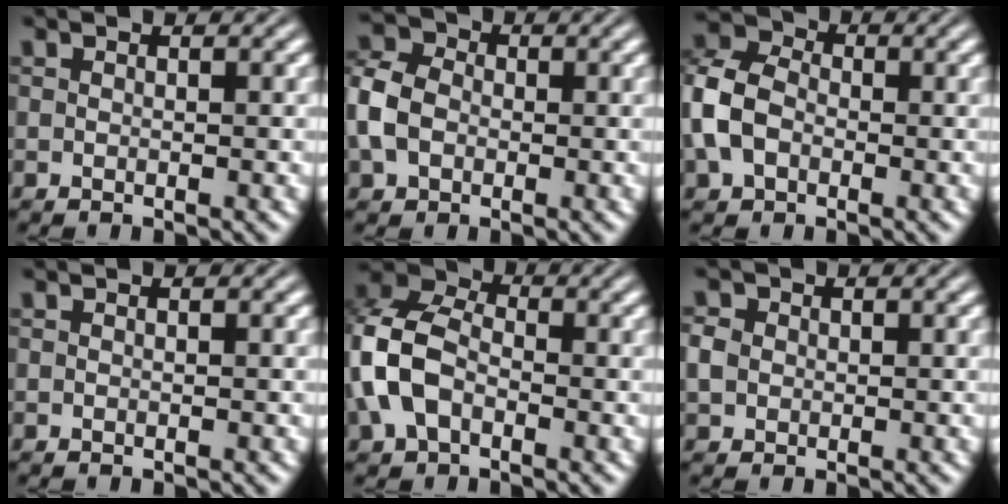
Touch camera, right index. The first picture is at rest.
{"total": 4.4, "force": [0.2, 3.6, 2.4], "torque": [-0.054, 0.006, -0.001]}
{"total": 6.5, "force": [0.4, 5.3, 3.7], "torque": [-0.081, 0.005, -0.001]}
{"total": 0.0}
{"total": 9.0, "force": [0.5, 7.3, 5.1], "torque": [-0.115, 0.006, -0.004]}
{"total": 0.7, "force": [0.2, 0.6, 0.4], "torque": [-0.008, 0.000, 0.009]}